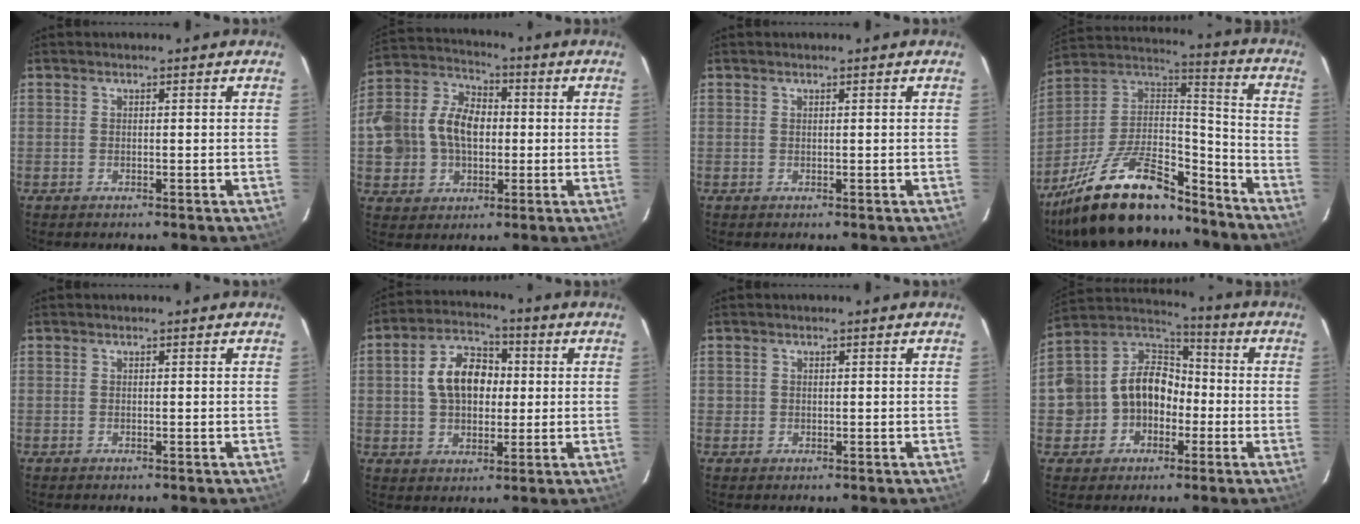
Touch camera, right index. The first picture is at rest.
{"total": 13.9, "force": [-0.4, 10.9, 8.6], "torque": [-0.201, 0.033, -0.004]}
{"total": 0.0}
{"total": 25.8, "force": [-18.6, 9.2, 15.3], "torque": [-0.292, -0.001, -0.304]}
{"total": 0.0}
{"total": 10.7, "force": [1.2, 7.3, 7.8], "torque": [-0.145, 0.030, 0.021]}
{"total": 0.8, "force": [0.0, 0.8, 0.1], "torque": [0.002, 0.001, -0.001]}
{"total": 13.6, "force": [-3.1, 11.9, 5.9], "torque": [-0.152, 0.049, -0.045]}